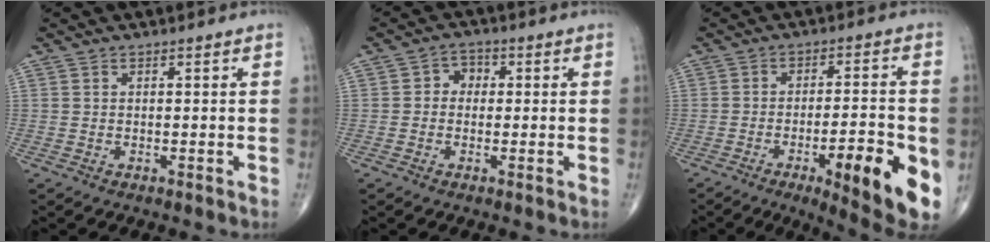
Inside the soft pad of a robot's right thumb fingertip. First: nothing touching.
{"total": 3.4, "force": [0.1, 2.9, 1.8], "torque": [-0.005, 0.014, -0.008]}
{"total": 14.2, "force": [-5.0, 3.3, 12.8], "torque": [-0.172, 0.007, -0.065]}